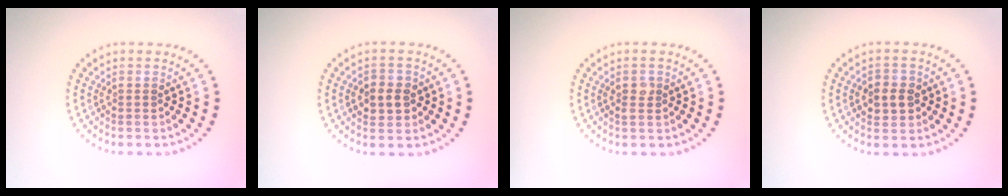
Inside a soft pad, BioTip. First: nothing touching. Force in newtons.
{"total": 2.6, "press": 2.6, "slide": 0.6}
{"total": 1.2, "press": 1.2, "slide": 0.3}
{"total": 2.6, "press": 2.6, "slide": 0.6}